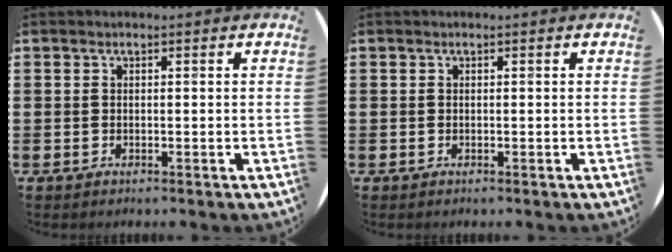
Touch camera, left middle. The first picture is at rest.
{"total": 0.0}